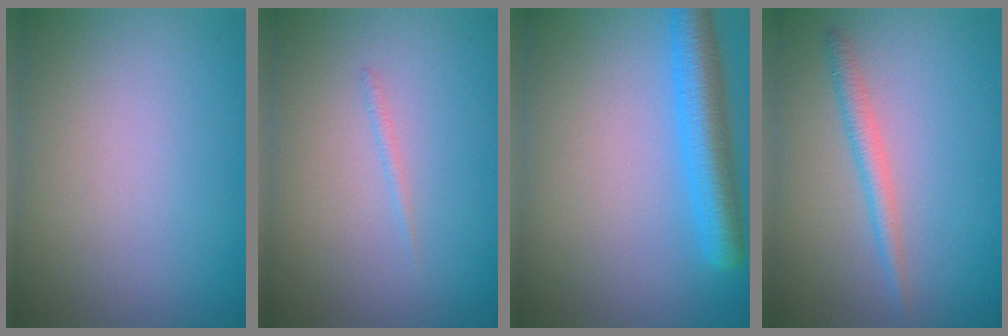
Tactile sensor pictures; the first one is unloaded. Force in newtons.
{"total": 0.6, "press": 0.5, "slide": 0.1}
{"total": 5.4, "press": 5.4, "slide": 0.3}
{"total": 2.0, "press": 2.0, "slide": 0.1}